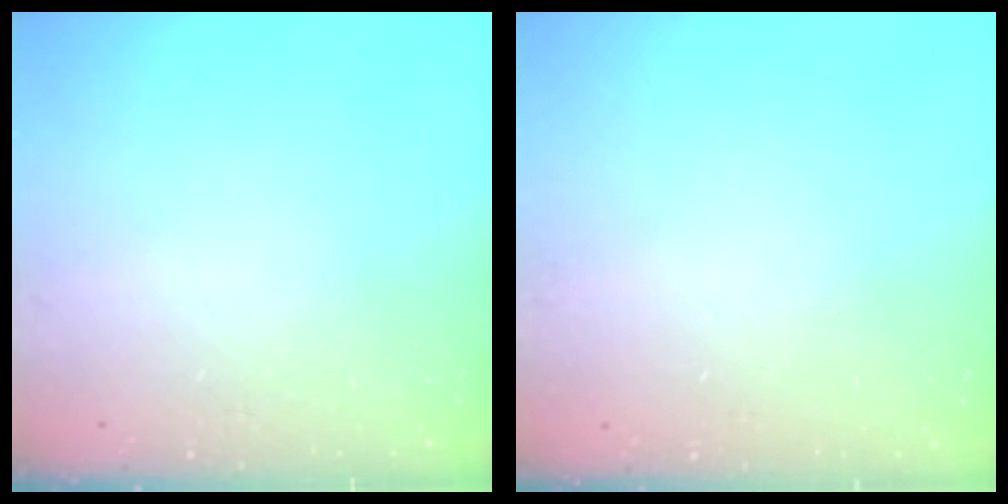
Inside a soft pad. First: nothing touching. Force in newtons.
{"total": 0.0}